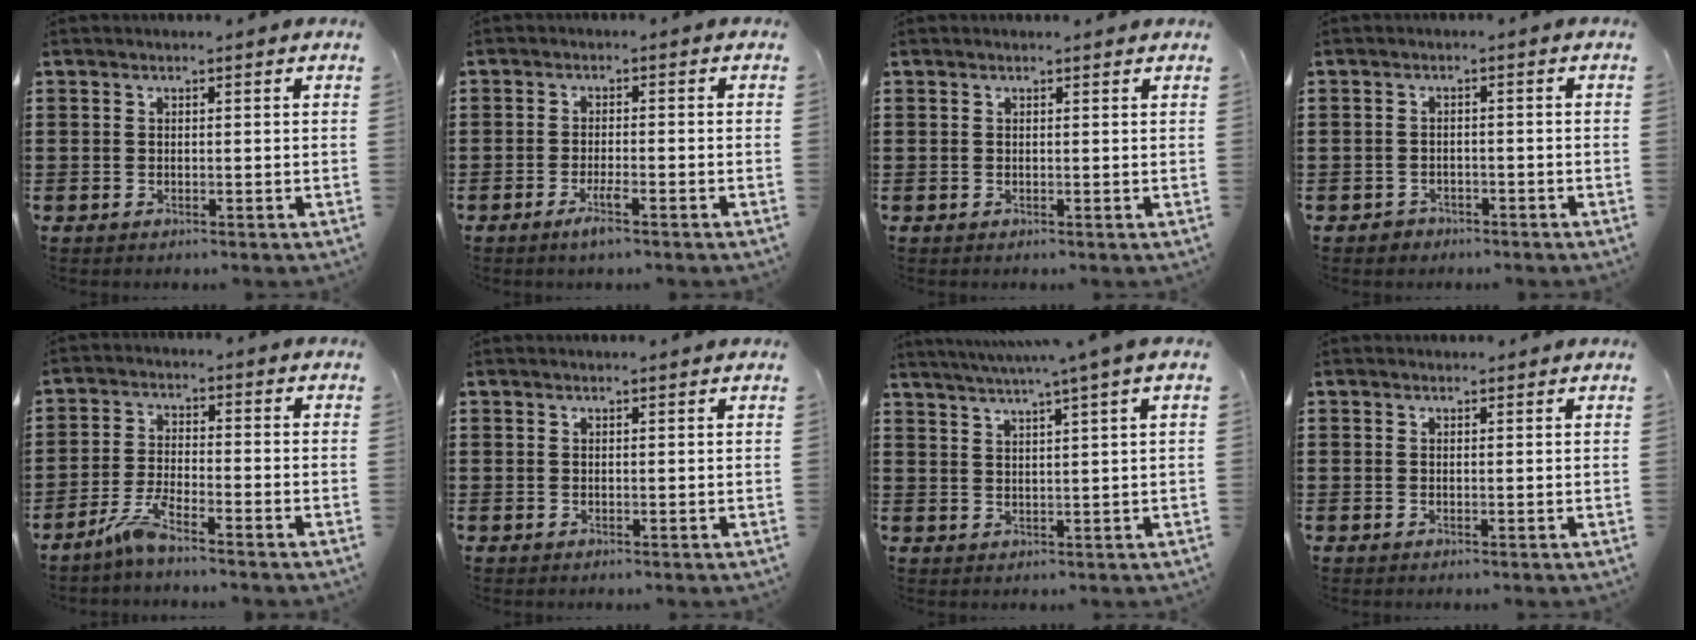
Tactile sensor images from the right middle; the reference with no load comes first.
{"total": 2.8, "force": [-1.7, 0.2, 2.2], "torque": [-0.045, -0.002, -0.033]}
{"total": 0.6, "force": [0.6, -0.1, 0.1], "torque": [-0.003, 0.000, 0.011]}
{"total": 1.2, "force": [-1.0, 0.7, 0.0], "torque": [-0.003, 0.003, -0.025]}
{"total": 4.8, "force": [-3.7, 0.3, 3.0], "torque": [-0.070, -0.006, -0.072]}
{"total": 0.8, "force": [0.8, -0.2, 0.2], "torque": [-0.003, -0.002, 0.015]}
{"total": 4.1, "force": [3.0, -1.3, 2.5], "torque": [-0.054, -0.007, 0.048]}
{"total": 0.7, "force": [0.7, 0.3, 0.0], "torque": [0.006, -0.003, 0.011]}